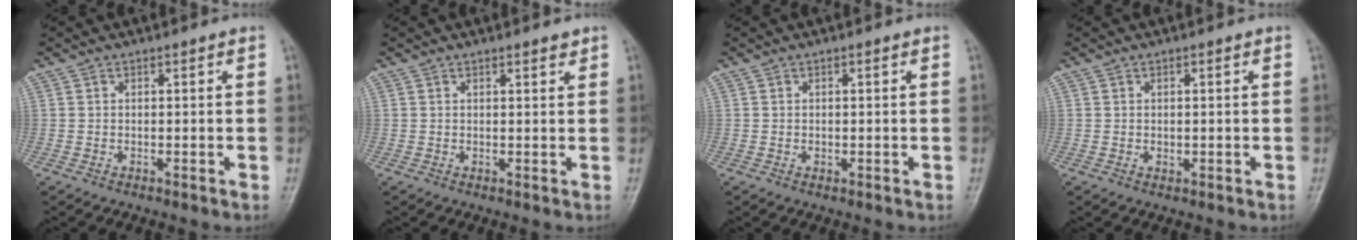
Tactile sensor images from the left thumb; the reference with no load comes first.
{"total": 1.3, "force": [1.0, 0.3, 0.7], "torque": [-0.009, -0.007, 0.015]}
{"total": 0.6, "force": [0.1, 0.5, 0.4], "torque": [-0.005, -0.001, 0.004]}
{"total": 1.0, "force": [0.1, 0.7, 0.7], "torque": [-0.007, -0.001, 0.005]}